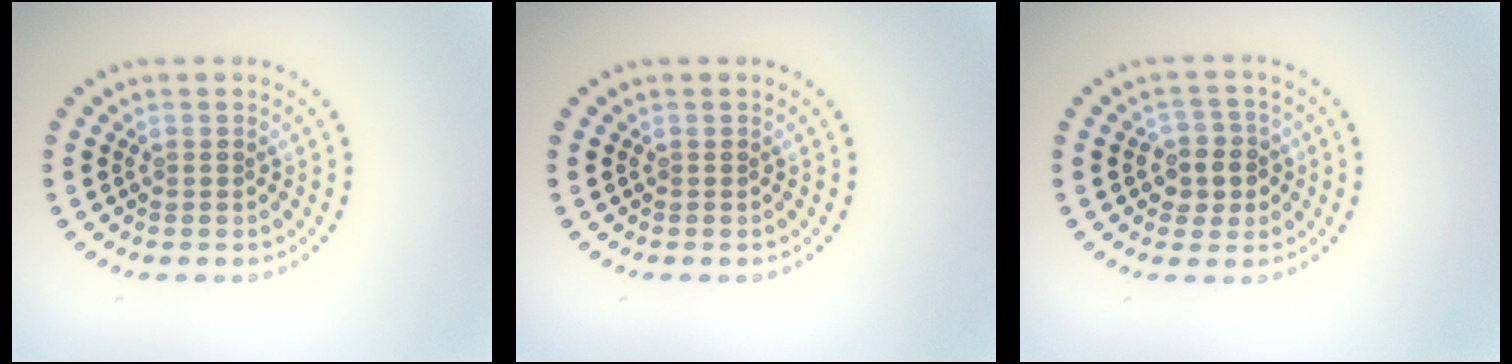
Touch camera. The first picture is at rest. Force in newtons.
{"total": 0.0}
{"total": 2.8, "press": 2.7, "slide": 0.8}